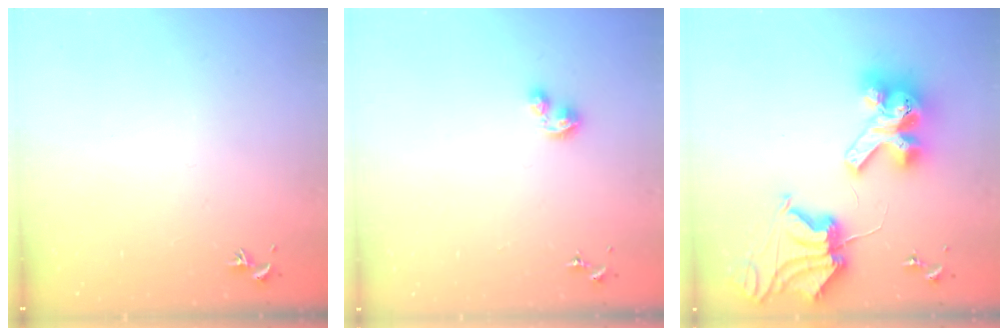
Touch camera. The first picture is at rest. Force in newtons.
{"total": 2.3, "press": 2.3, "slide": 0.4}
{"total": 15.6, "press": 15.5, "slide": 2.1}